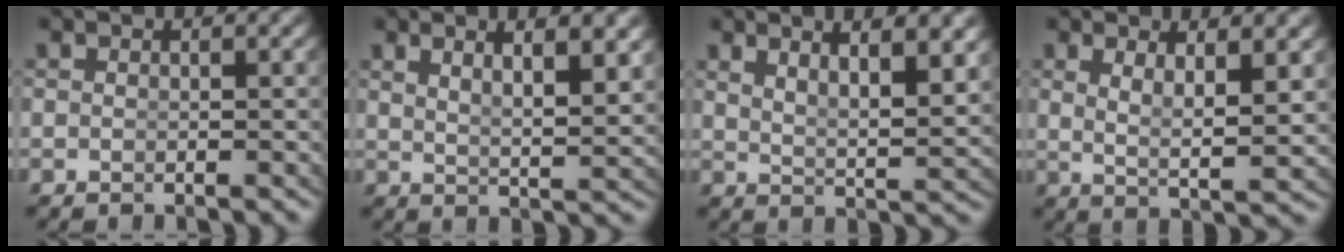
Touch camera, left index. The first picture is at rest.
{"total": 4.6, "force": [2.7, 0.8, 3.7], "torque": [-0.052, -0.006, 0.052]}
{"total": 5.7, "force": [3.4, 1.5, 4.2], "torque": [-0.057, -0.004, 0.060]}
{"total": 3.9, "force": [1.5, 0.8, 3.5], "torque": [-0.064, -0.016, 0.034]}